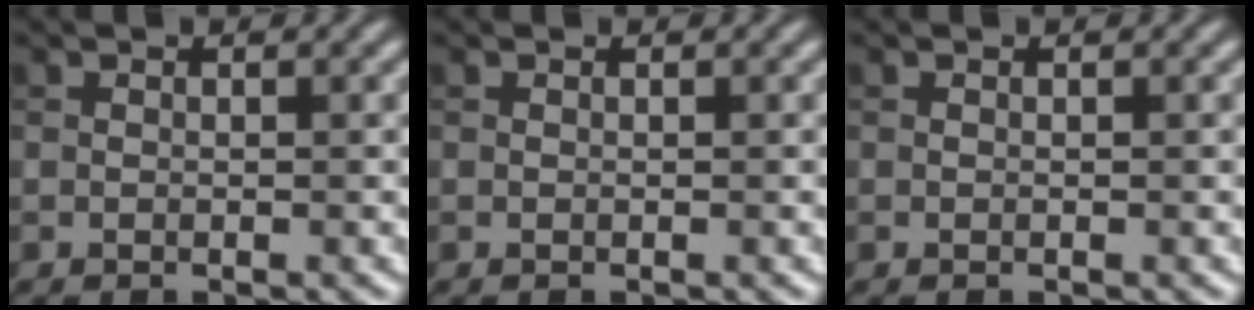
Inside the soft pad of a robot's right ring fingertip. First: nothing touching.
{"total": 0.0}
{"total": 0.0}